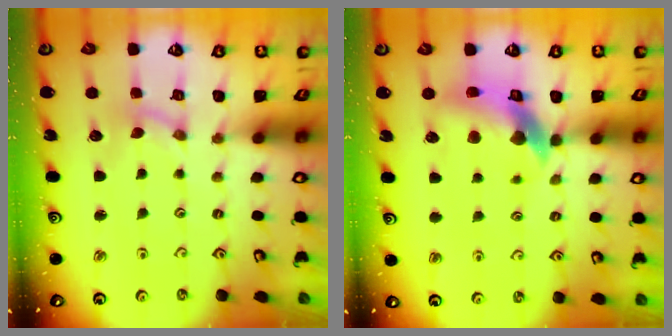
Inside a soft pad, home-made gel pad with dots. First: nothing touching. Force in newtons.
{"total": 11.0, "press": 10.8, "slide": 1.7}